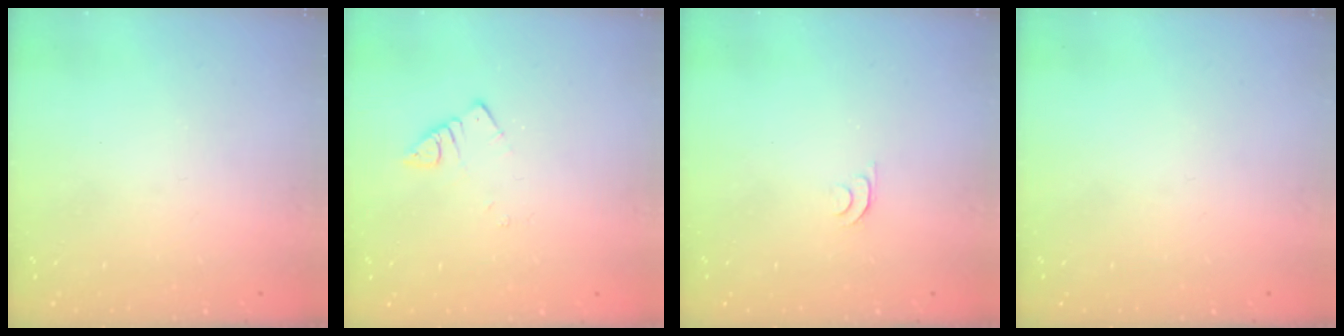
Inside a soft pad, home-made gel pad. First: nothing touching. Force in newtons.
{"total": 2.5, "press": 2.5, "slide": 0.3}
{"total": 4.8, "press": 4.7, "slide": 0.6}
{"total": 0.0}